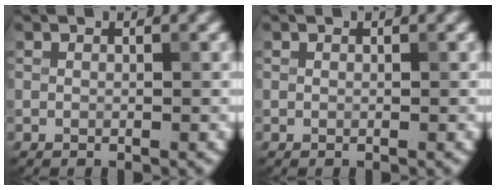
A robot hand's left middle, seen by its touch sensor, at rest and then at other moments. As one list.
[{"total": 0.0}]